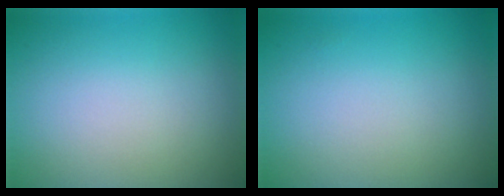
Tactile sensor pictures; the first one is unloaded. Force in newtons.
{"total": 0.0}